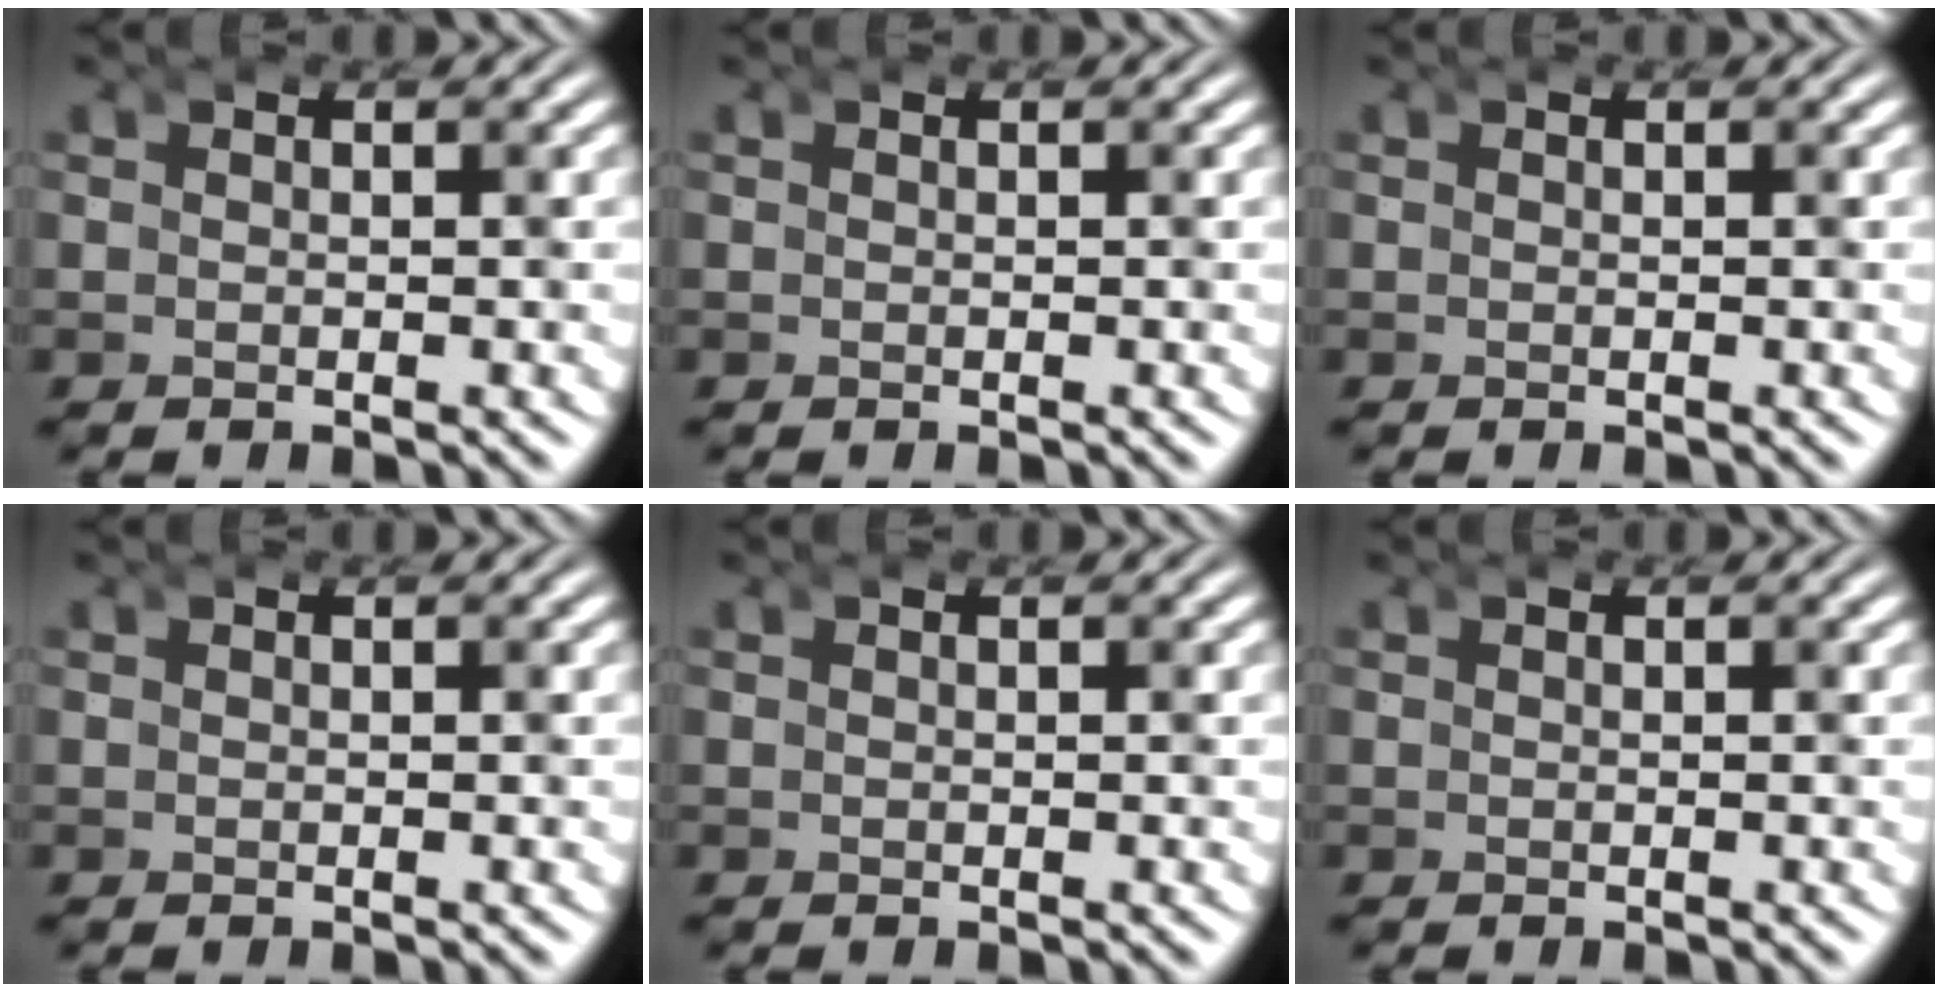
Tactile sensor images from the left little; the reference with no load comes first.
{"total": 0.0}
{"total": 0.0}
{"total": 0.0}
{"total": 0.0}
{"total": 0.0}